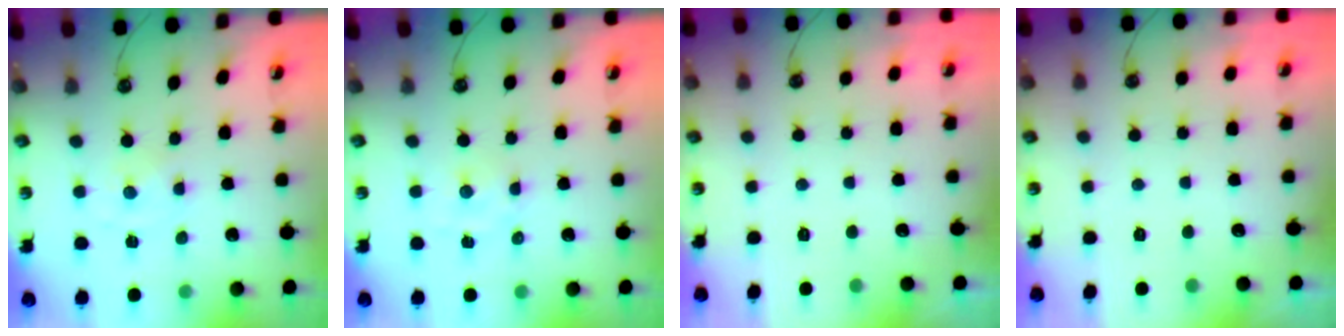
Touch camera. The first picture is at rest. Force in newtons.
{"total": 2.0, "press": 2.0, "slide": 0.3}
{"total": 0.0}
{"total": 0.0}